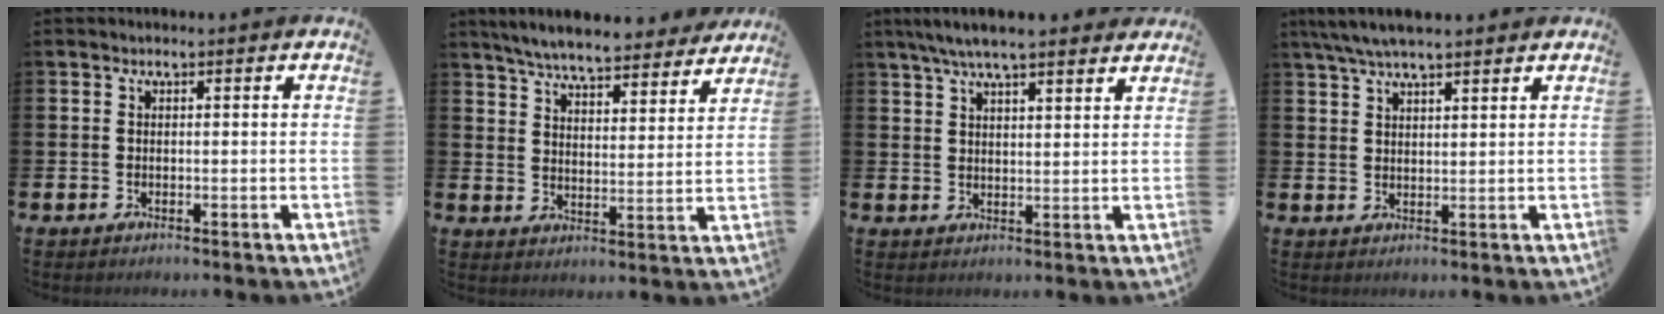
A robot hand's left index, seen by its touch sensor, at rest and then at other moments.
{"total": 6.9, "force": [6.6, 0.8, 1.9], "torque": [-0.059, -0.041, 0.116]}
{"total": 5.9, "force": [5.3, 0.7, 2.4], "torque": [-0.062, -0.011, 0.097]}
{"total": 5.5, "force": [4.8, 0.9, 2.6], "torque": [-0.061, -0.008, 0.087]}